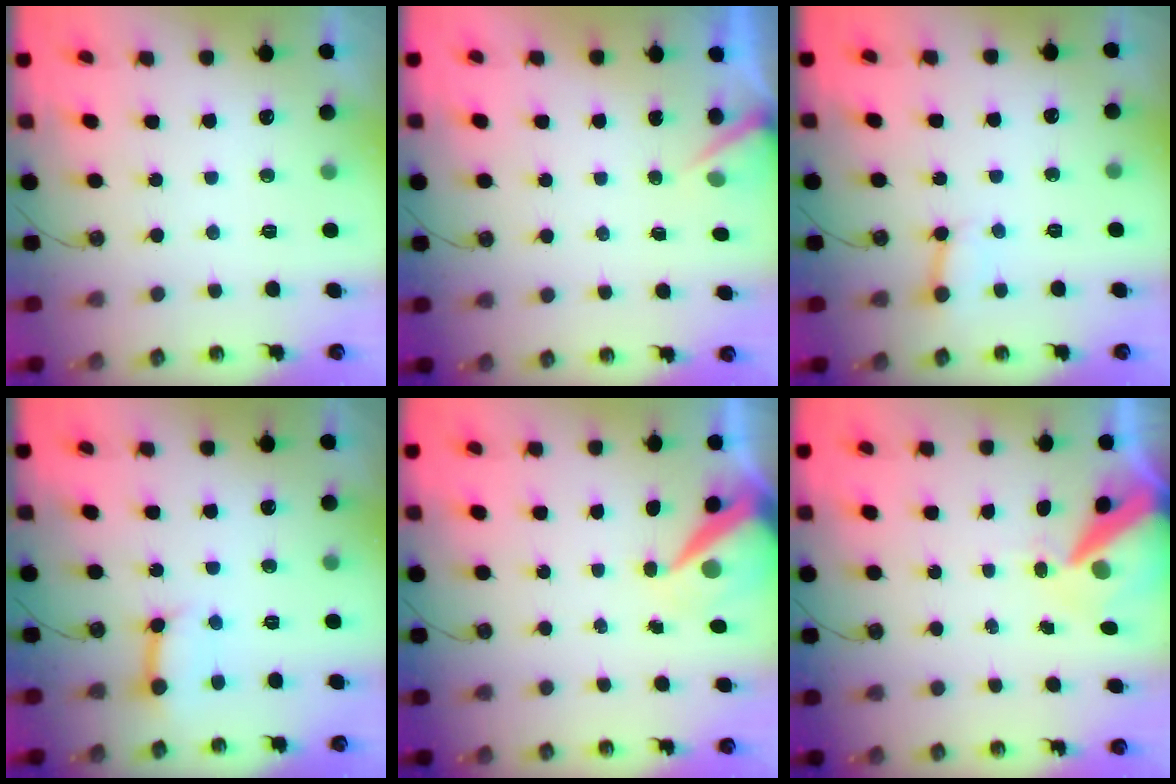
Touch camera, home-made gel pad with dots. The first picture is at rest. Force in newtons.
{"total": 2.9, "press": 2.9, "slide": 0.2}
{"total": 3.5, "press": 3.5, "slide": 0.4}
{"total": 8.2, "press": 8.1, "slide": 0.9}
{"total": 8.6, "press": 8.5, "slide": 1.1}
{"total": 10.9, "press": 10.8, "slide": 1.3}